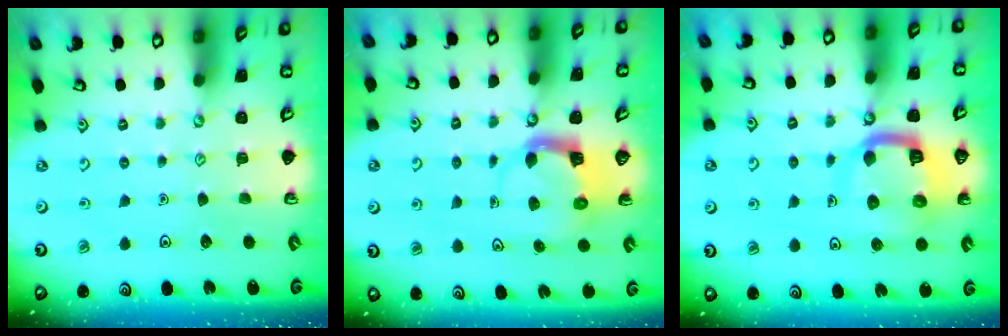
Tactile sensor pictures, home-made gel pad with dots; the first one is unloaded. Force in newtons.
{"total": 3.7, "press": 3.6, "slide": 0.6}
{"total": 10.9, "press": 10.9, "slide": 1.2}